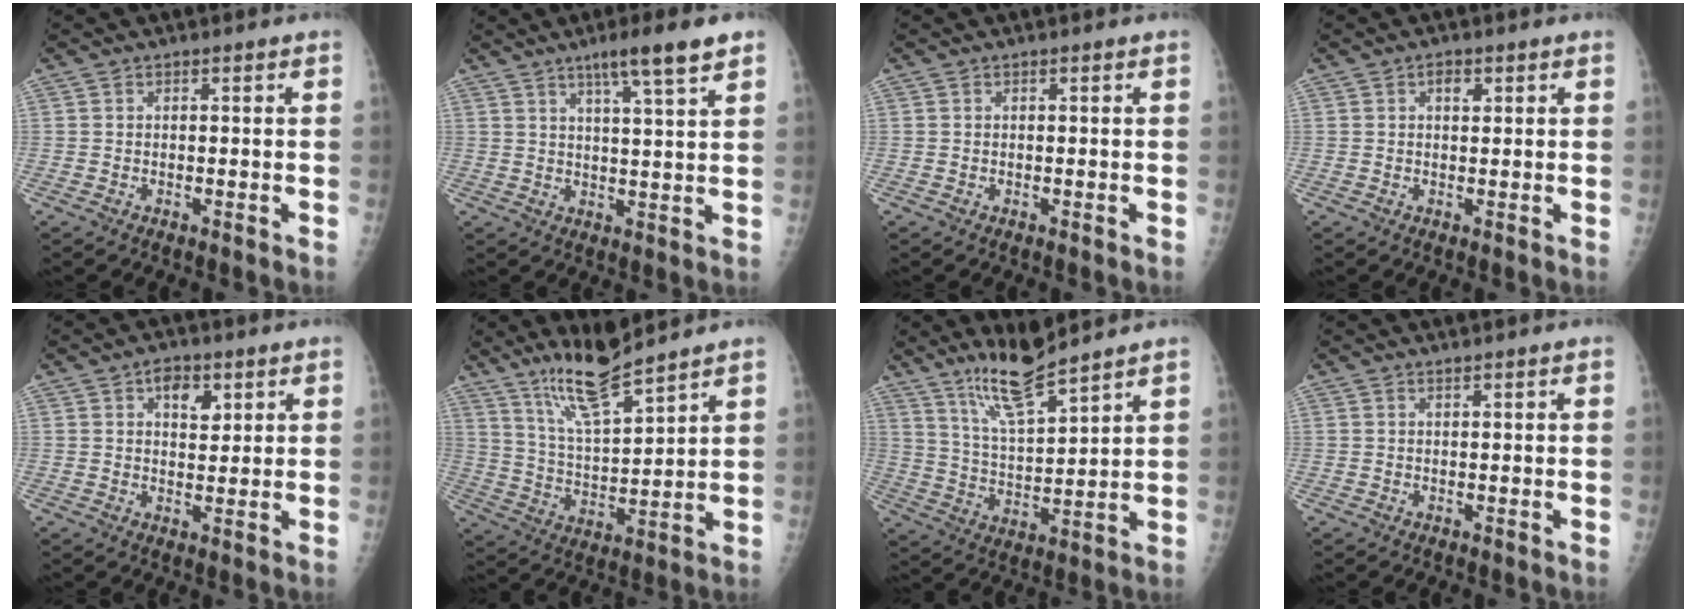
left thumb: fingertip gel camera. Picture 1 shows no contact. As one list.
[{"total": 8.2, "force": [5.2, 0.2, 6.4], "torque": [-0.099, -0.021, 0.080]}, {"total": 0.0}, {"total": 1.8, "force": [0.7, 1.2, 1.2], "torque": [-0.008, 0.000, 0.009]}, {"total": 5.0, "force": [2.3, 3.0, 3.2], "torque": [-0.023, -0.010, 0.032]}, {"total": 11.0, "force": [9.0, 1.1, 6.1], "torque": [-0.109, -0.066, 0.177]}, {"total": 10.1, "force": [8.4, 1.0, 5.6], "torque": [-0.101, -0.063, 0.166]}, {"total": 0.5, "force": [0.4, 0.0, 0.2], "torque": [-0.005, -0.003, 0.008]}]